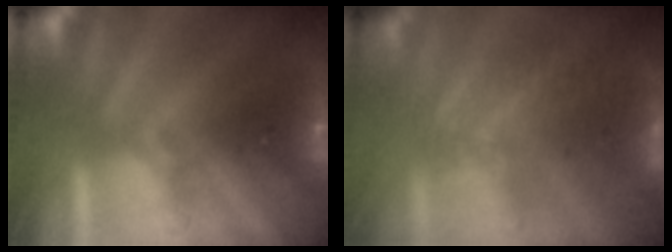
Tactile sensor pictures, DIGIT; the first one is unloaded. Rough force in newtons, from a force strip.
{"total": 3.1}